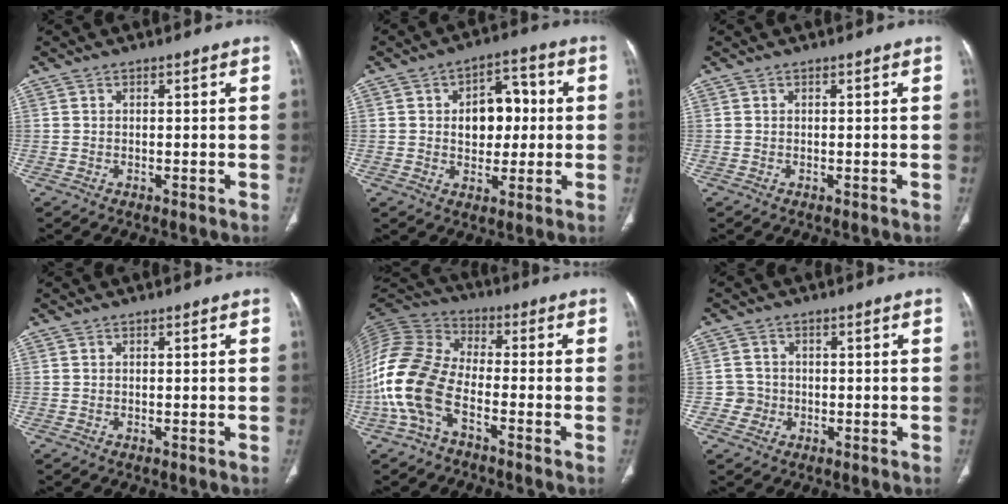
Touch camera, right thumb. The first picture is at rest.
{"total": 9.9, "force": [0.8, 6.8, 7.1], "torque": [-0.062, 0.019, 0.012]}
{"total": 0.0}
{"total": 0.0}
{"total": 15.4, "force": [-5.5, 8.6, 11.6], "torque": [-0.261, 0.044, -0.116]}
{"total": 3.0, "force": [-0.7, 2.9, 0.1], "torque": [0.017, 0.010, -0.016]}